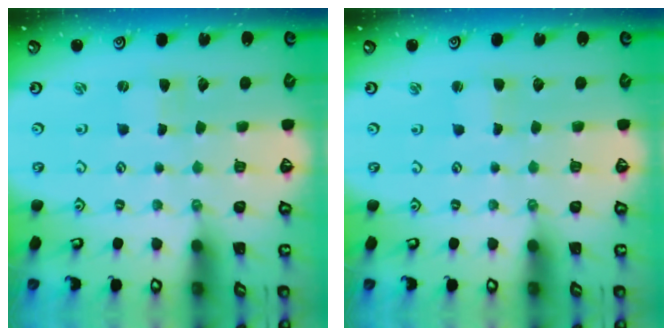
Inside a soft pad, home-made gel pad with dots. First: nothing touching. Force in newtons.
{"total": 1.7, "press": 1.7, "slide": 0.2}